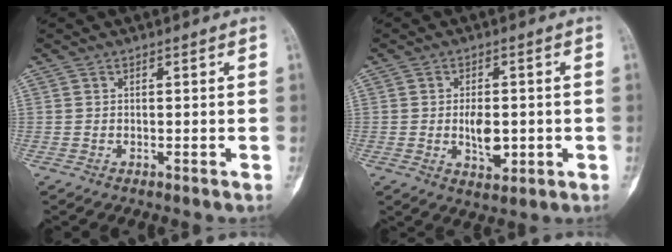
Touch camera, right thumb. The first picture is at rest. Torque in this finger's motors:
{"motor_torque": [0.16, 1.01, 0.10, -0.37, 0.03]}